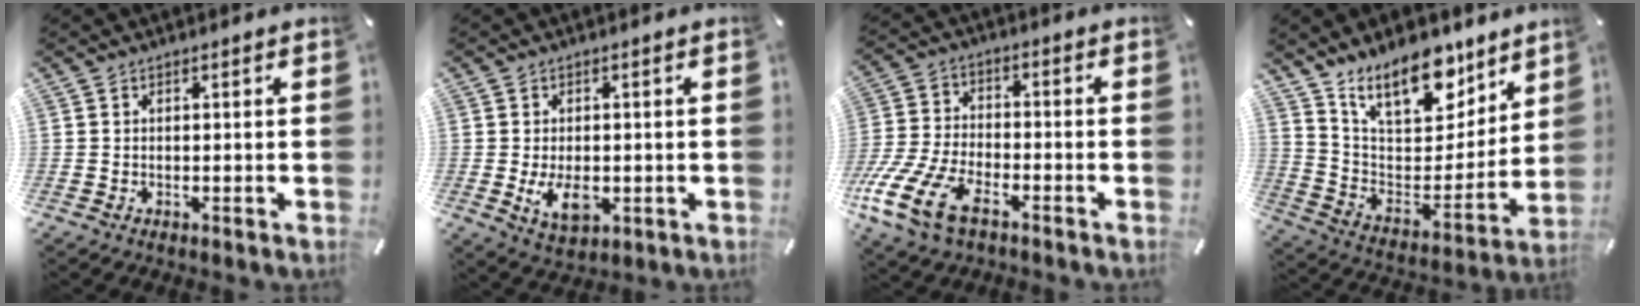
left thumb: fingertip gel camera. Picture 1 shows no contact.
{"total": 6.5, "force": [-0.8, 4.1, 4.9], "torque": [-0.094, -0.017, -0.019]}
{"total": 13.6, "force": [-7.6, 7.1, 8.7], "torque": [-0.191, 0.029, -0.137]}
{"total": 18.6, "force": [14.4, 8.5, 8.2], "torque": [-0.134, -0.112, 0.256]}